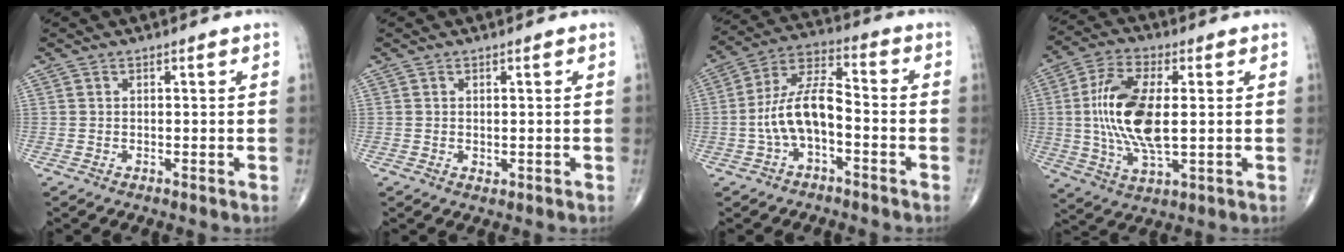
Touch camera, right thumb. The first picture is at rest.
{"total": 0.8, "force": [0.0, 0.6, 0.5], "torque": [-0.007, -0.001, 0.002]}
{"total": 10.8, "force": [-2.6, 5.0, 9.2], "torque": [-0.179, 0.047, -0.055]}
{"total": 15.3, "force": [0.7, 6.7, 13.8], "torque": [-0.280, -0.004, 0.016]}